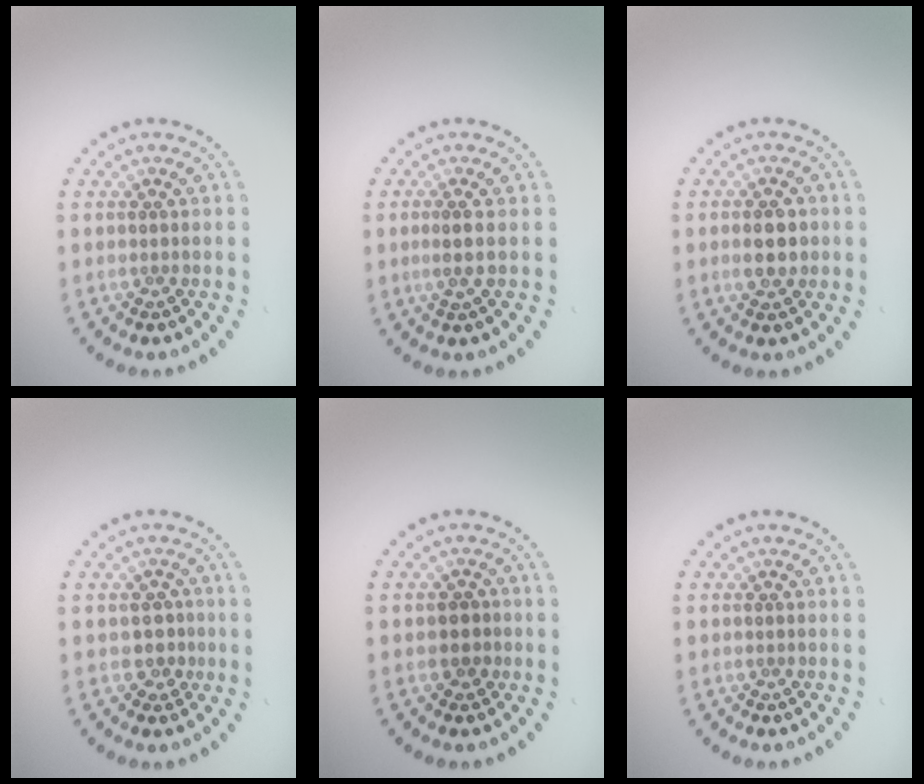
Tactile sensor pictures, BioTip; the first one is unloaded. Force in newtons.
{"total": 1.7, "press": 1.4, "slide": 1.1}
{"total": 2.9, "press": 2.9, "slide": 0.1}
{"total": 1.8, "press": 1.4, "slide": 1.2}
{"total": 1.6, "press": 1.3, "slide": 0.9}
{"total": 0.0}